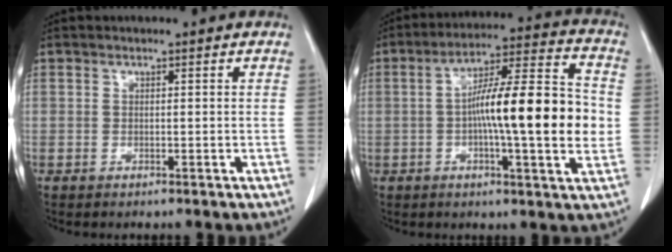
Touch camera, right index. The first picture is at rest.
{"total": 17.4, "force": [-1.0, 1.9, 17.2], "torque": [-0.270, 0.015, -0.024]}